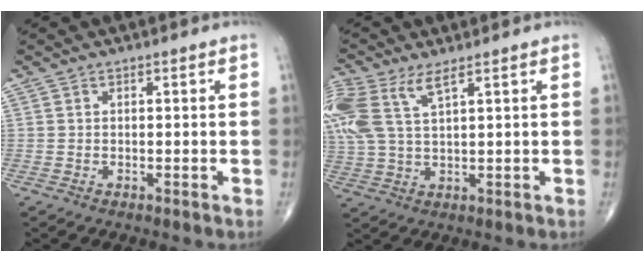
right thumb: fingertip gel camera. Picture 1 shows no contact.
{"total": 12.2, "force": [5.7, 4.9, 9.6], "torque": [-0.258, 0.004, 0.118]}